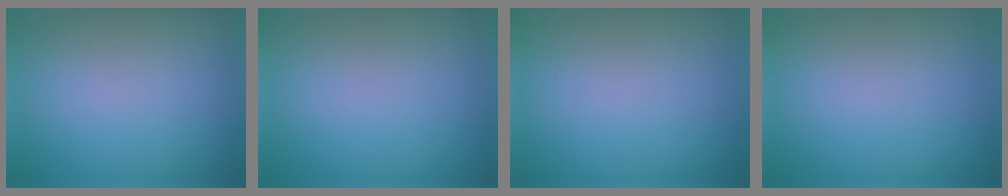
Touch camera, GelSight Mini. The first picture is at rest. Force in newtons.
{"total": 0.0}
{"total": 0.0}
{"total": 0.0}